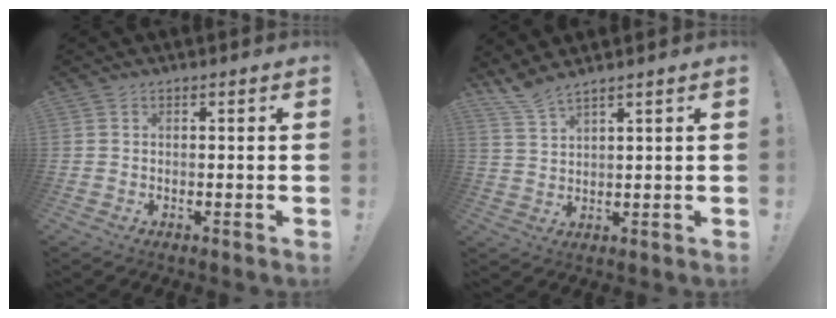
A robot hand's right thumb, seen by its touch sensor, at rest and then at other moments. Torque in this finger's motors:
{"motor_torque": [-0.75, 0.74, 0.08, -0.04, 0.00]}